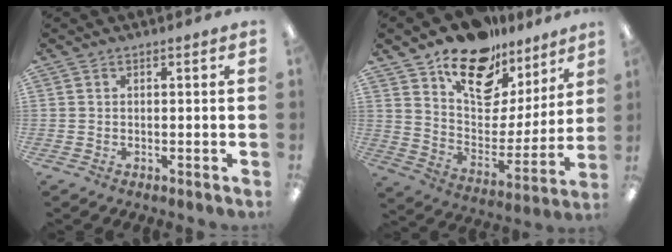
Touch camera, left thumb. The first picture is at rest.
{"total": 17.4, "force": [12.8, 9.5, 7.1], "torque": [-0.122, -0.091, 0.227]}